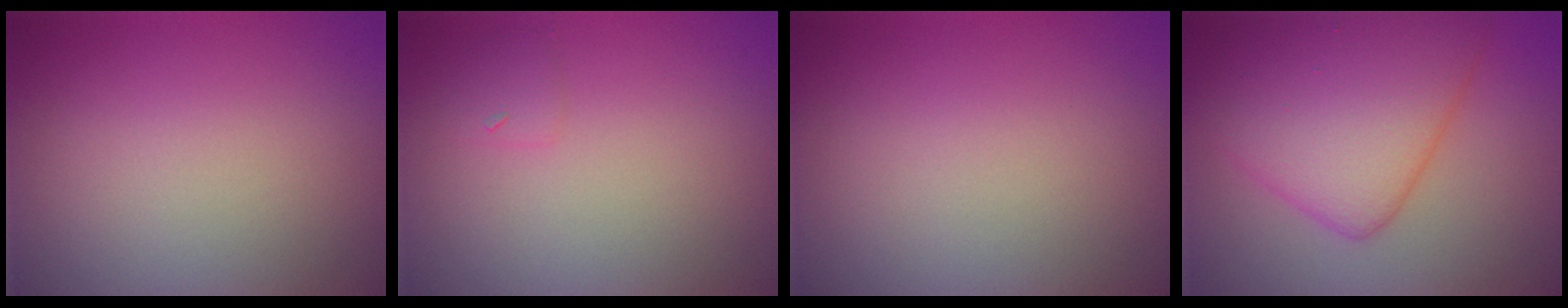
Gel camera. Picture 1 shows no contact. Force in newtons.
{"total": 0.9, "press": 0.9, "slide": 0.1}
{"total": 0.0}
{"total": 7.8, "press": 7.8, "slide": 0.3}